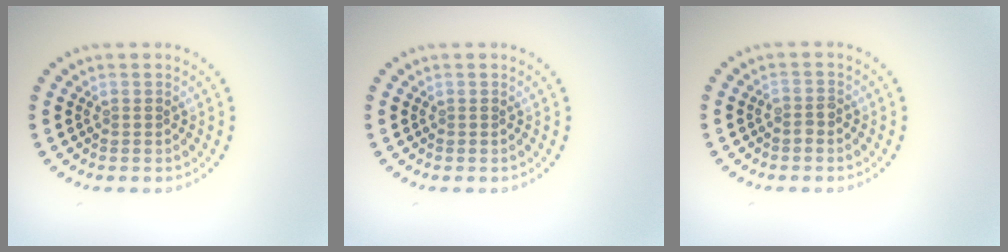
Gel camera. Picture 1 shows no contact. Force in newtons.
{"total": 0.0}
{"total": 0.9, "press": 0.7, "slide": 0.5}